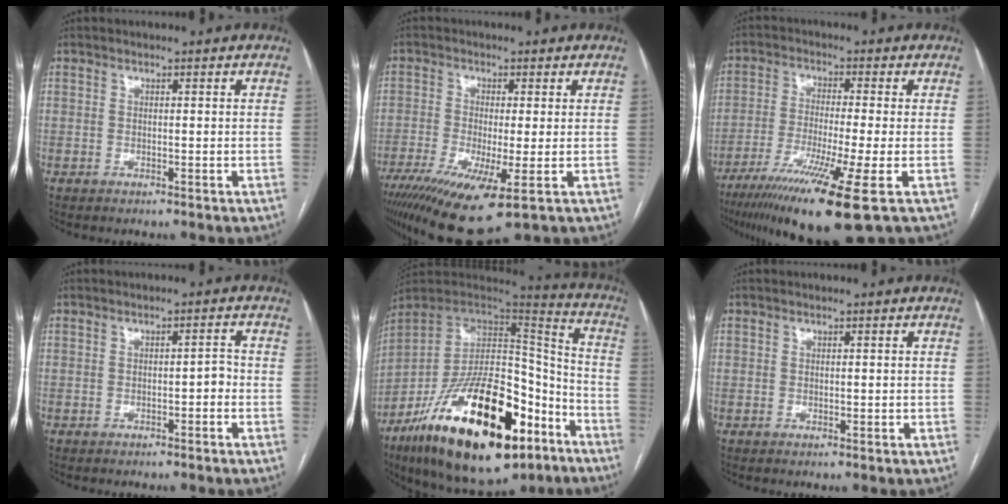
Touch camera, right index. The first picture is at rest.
{"total": 13.9, "force": [-7.1, 2.6, 11.6], "torque": [-0.208, -0.038, -0.116]}
{"total": 14.2, "force": [-8.1, -0.8, 11.6], "torque": [-0.211, -0.041, -0.139]}
{"total": 1.9, "force": [-0.6, 0.7, 1.7], "torque": [-0.020, 0.005, -0.009]}
{"total": 32.6, "force": [-17.3, 12.5, 24.6], "torque": [-0.401, -0.009, -0.275]}
{"total": 0.7, "force": [0.1, 0.5, 0.5], "torque": [-0.007, -0.001, 0.004]}